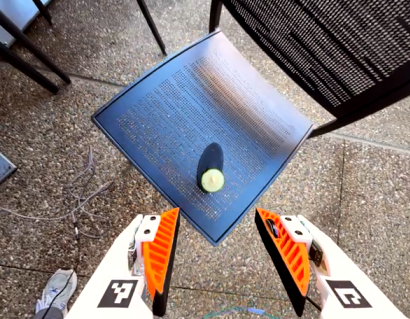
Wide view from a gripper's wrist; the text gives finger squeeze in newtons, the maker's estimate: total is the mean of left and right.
{"total": 0.0}